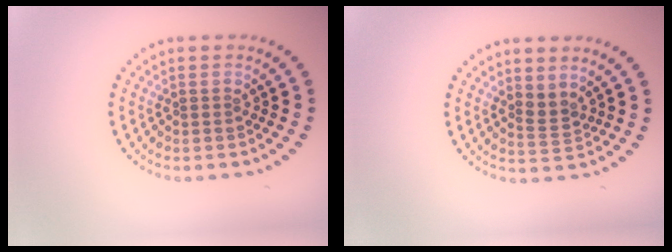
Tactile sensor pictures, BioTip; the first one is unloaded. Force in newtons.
{"total": 1.7, "press": 1.2, "slide": 1.1}